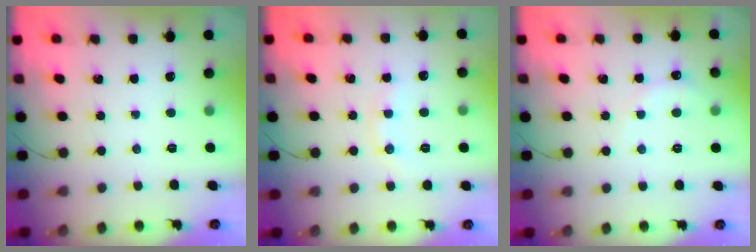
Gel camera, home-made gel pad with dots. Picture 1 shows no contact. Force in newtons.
{"total": 6.4, "press": 6.3, "slide": 1.1}
{"total": 5.7, "press": 5.6, "slide": 1.0}